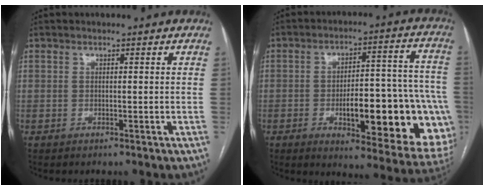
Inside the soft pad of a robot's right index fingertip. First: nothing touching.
{"total": 23.7, "force": [-6.4, 6.5, 21.8], "torque": [-0.200, 0.023, -0.064]}